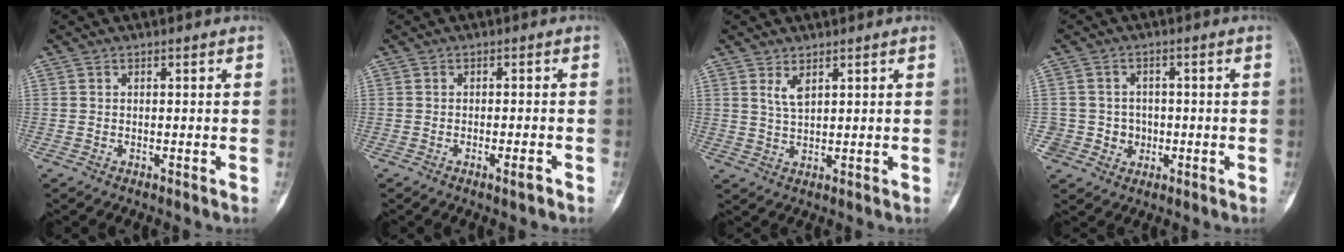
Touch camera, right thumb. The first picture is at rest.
{"total": 2.2, "force": [-1.3, 0.4, 1.7], "torque": [-0.032, 0.003, -0.019]}
{"total": 3.0, "force": [1.7, 1.2, 2.1], "torque": [-0.041, -0.011, 0.040]}
{"total": 7.6, "force": [-1.3, 7.5, 0.8], "torque": [0.025, 0.021, -0.016]}